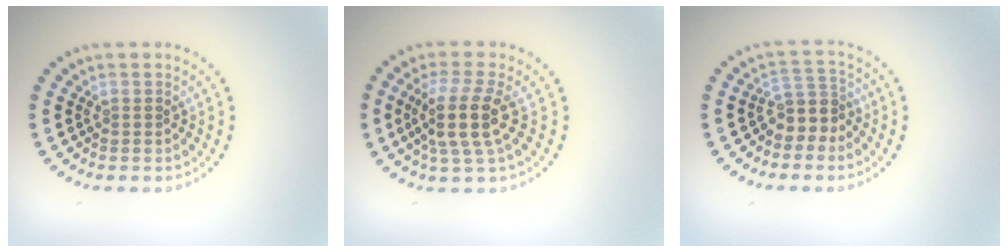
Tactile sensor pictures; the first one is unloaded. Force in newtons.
{"total": 4.1, "press": 3.3, "slide": 2.4}
{"total": 2.7, "press": 2.0, "slide": 1.8}